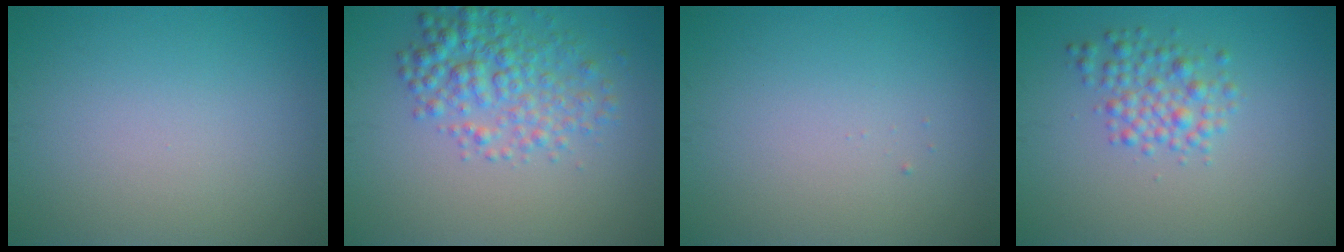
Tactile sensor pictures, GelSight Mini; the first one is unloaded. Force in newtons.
{"total": 4.3, "press": 4.3, "slide": 0.2}
{"total": 0.0}
{"total": 2.8, "press": 2.8, "slide": 0.1}